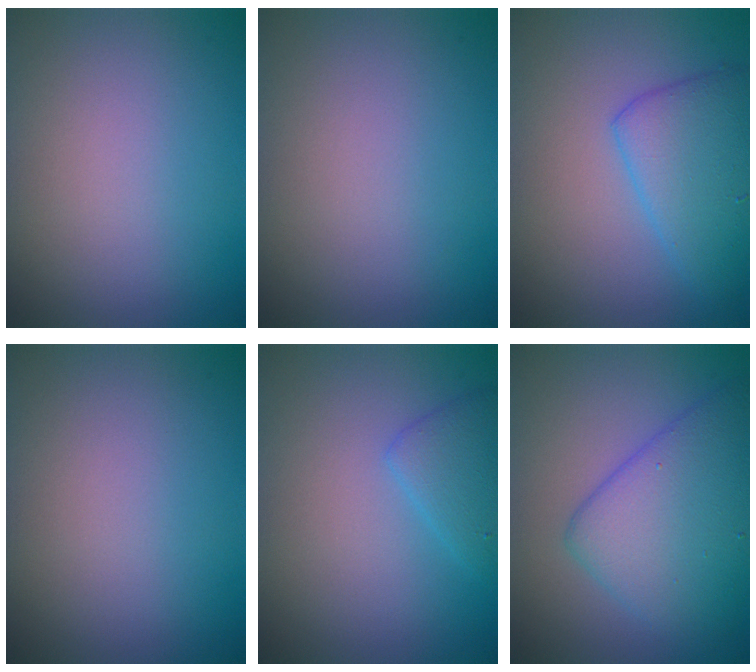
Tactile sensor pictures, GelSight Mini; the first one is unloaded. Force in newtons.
{"total": 0.0}
{"total": 4.8, "press": 4.7, "slide": 0.3}
{"total": 0.0}
{"total": 2.4, "press": 2.4, "slide": 0.1}
{"total": 6.8, "press": 6.8, "slide": 0.1}